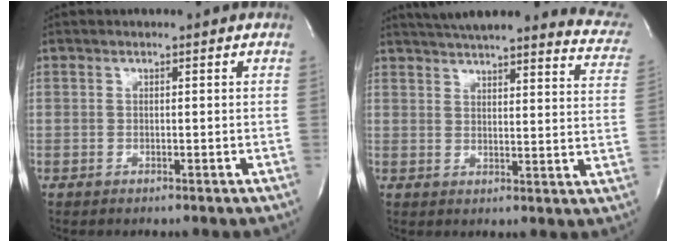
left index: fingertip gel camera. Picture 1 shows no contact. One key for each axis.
{"total": 22.5, "fx": 20.7, "fy": 3.1, "fz": 8.4, "tx": -0.109, "ty": -0.059, "tz": 0.233}